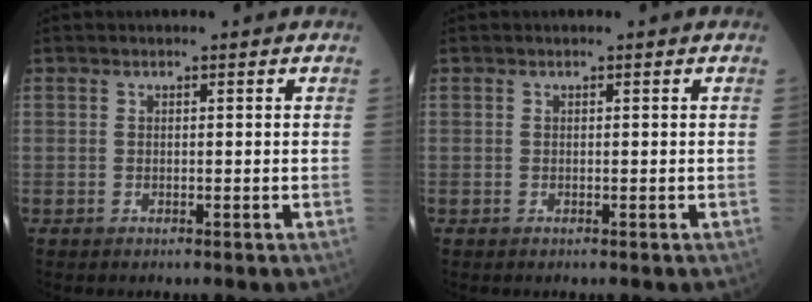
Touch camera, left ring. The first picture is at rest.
{"total": 0.0}